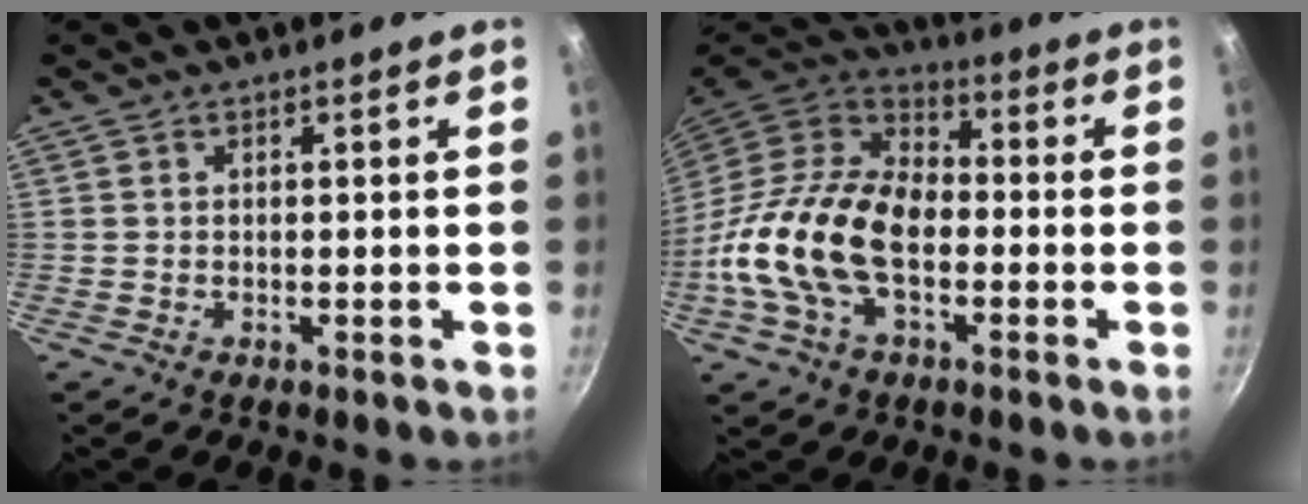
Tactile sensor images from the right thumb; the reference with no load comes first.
{"total": 20.9, "force": [-3.9, 12.7, 16.1], "torque": [-0.286, 0.032, -0.090]}